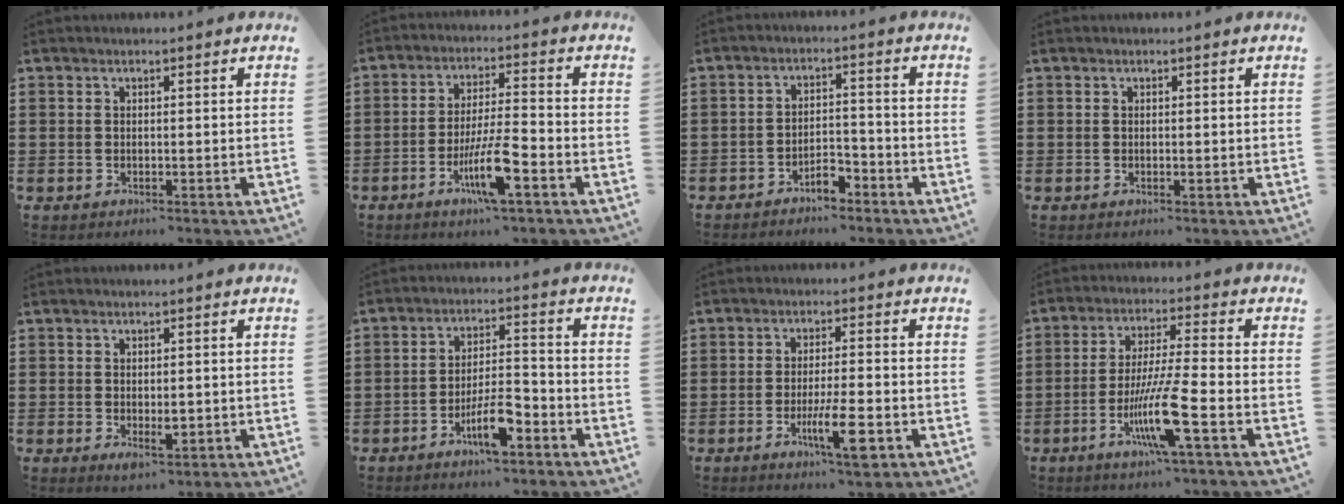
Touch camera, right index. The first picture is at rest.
{"total": 8.6, "force": [-4.0, 1.2, 7.4], "torque": [-0.151, -0.010, -0.076]}
{"total": 3.9, "force": [-3.2, 1.2, 1.7], "torque": [-0.032, 0.011, -0.064]}
{"total": 0.0}
{"total": 2.8, "force": [-0.3, 1.4, 2.4], "torque": [-0.036, -0.002, -0.005]}
{"total": 7.4, "force": [-4.0, 2.2, 5.9], "torque": [-0.113, 0.003, -0.073]}
{"total": 7.7, "force": [-3.0, 1.4, 7.0], "torque": [-0.134, -0.012, -0.054]}
{"total": 10.2, "force": [-4.2, 0.4, 9.3], "torque": [-0.186, -0.015, -0.082]}